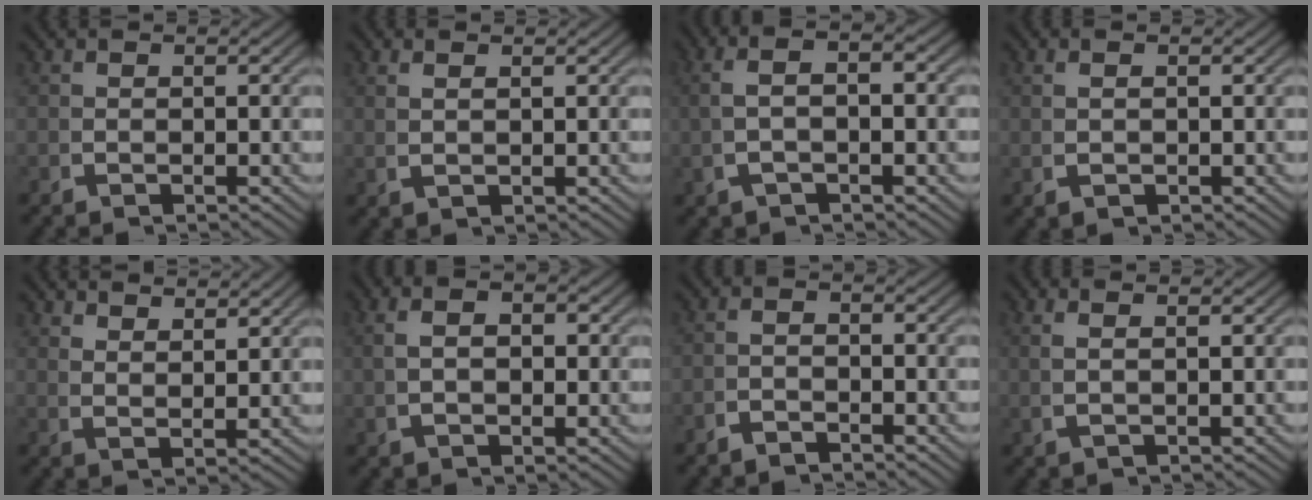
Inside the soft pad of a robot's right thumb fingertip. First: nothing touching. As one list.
[{"total": 1.3, "force": [1.0, -0.3, 0.8], "torque": [-0.016, 0.007, 0.026]}, {"total": 3.5, "force": [0.3, 1.3, 3.2], "torque": [-0.060, 0.014, 0.005]}, {"total": 1.0, "force": [0.2, 0.1, 1.0], "torque": [-0.018, 0.006, 0.011]}, {"total": 3.1, "force": [2.9, -0.1, 1.1], "torque": [-0.012, 0.004, 0.058]}, {"total": 3.2, "force": [0.6, 1.6, 2.7], "torque": [-0.045, 0.008, 0.014]}, {"total": 1.5, "force": [-1.4, 0.2, 0.5], "torque": [-0.002, 0.001, -0.029]}, {"total": 1.6, "force": [0.8, -0.2, 1.4], "torque": [-0.029, 0.008, 0.022]}]